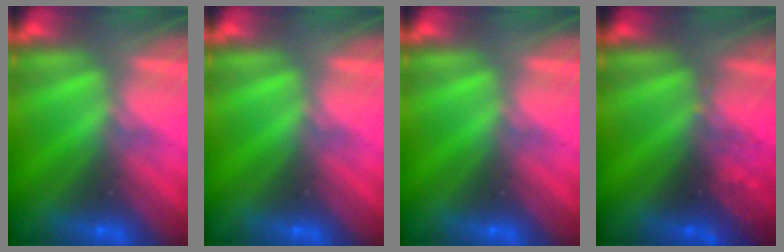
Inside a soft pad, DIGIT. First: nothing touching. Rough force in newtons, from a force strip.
{"total": 0.0}
{"total": 0.0}
{"total": 2.8}